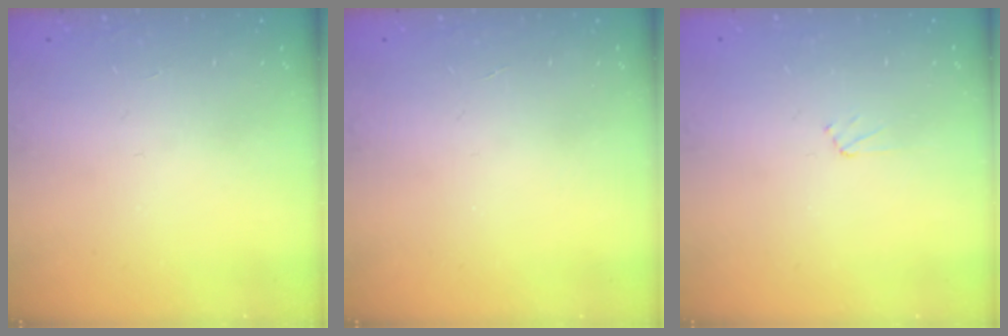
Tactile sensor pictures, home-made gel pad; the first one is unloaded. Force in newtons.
{"total": 0.0}
{"total": 2.7, "press": 2.6, "slide": 0.4}